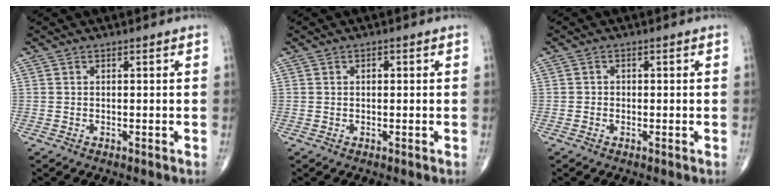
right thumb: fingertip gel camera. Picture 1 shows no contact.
{"total": 0.9, "force": [0.1, 0.6, 0.6], "torque": [-0.007, 0.004, 0.001]}
{"total": 0.9, "force": [-0.3, 0.8, 0.2], "torque": [0.008, 0.004, -0.010]}